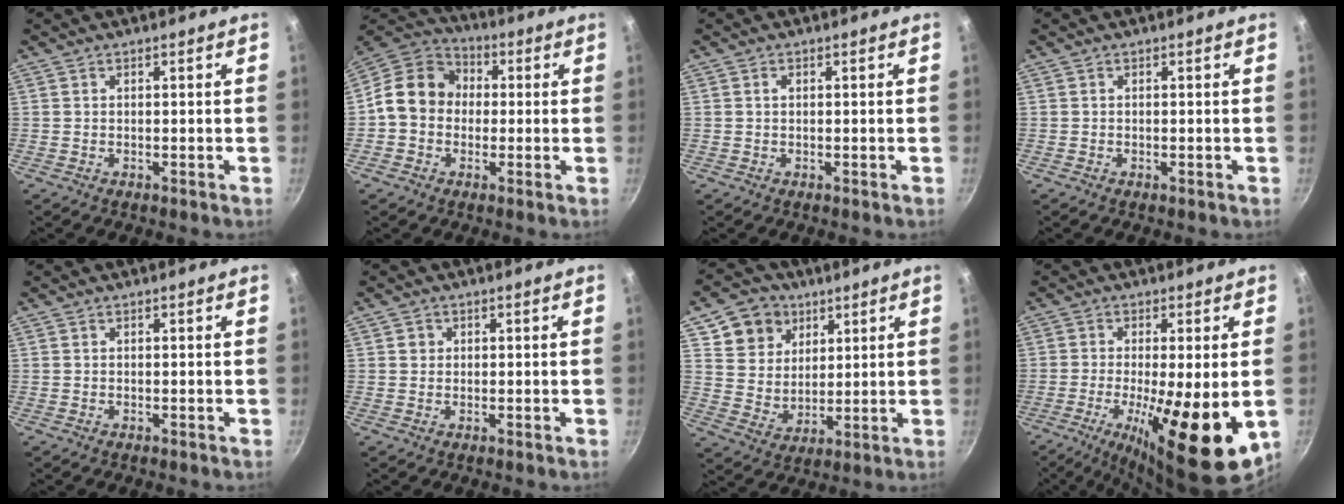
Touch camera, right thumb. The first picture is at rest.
{"total": 12.7, "force": [0.0, 10.8, 6.7], "torque": [-0.080, 0.034, -0.024]}
{"total": 0.9, "force": [0.2, 0.5, 0.6], "torque": [-0.012, 0.003, 0.003]}
{"total": 0.0}
{"total": 0.0}
{"total": 1.5, "force": [0.3, 1.4, 0.4], "torque": [0.000, 0.003, 0.003]}
{"total": 11.2, "force": [5.5, 9.1, 3.5], "torque": [-0.029, -0.019, 0.101]}
{"total": 17.2, "force": [-3.8, 4.7, 16.1], "torque": [-0.262, -0.016, -0.053]}